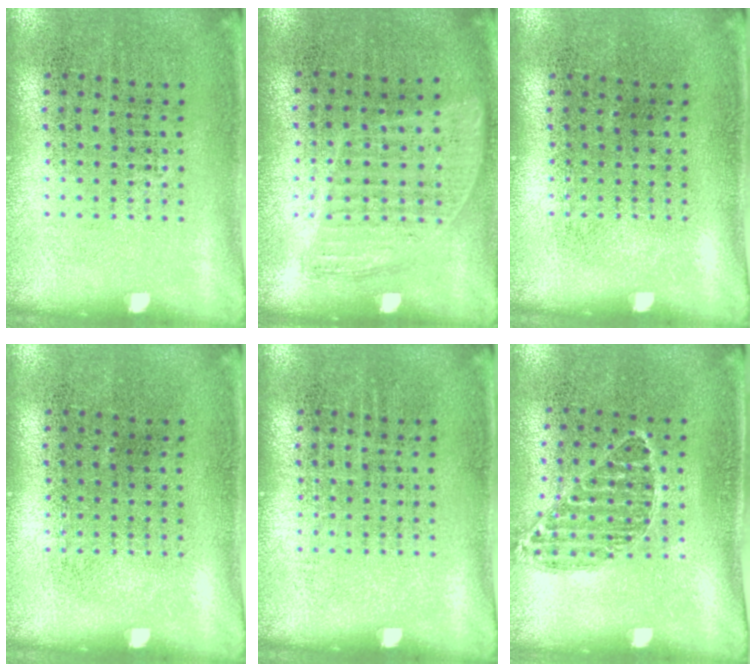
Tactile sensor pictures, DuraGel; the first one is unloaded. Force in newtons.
{"total": 0.9, "press": 0.8, "slide": 0.4}
{"total": 0.0}
{"total": 0.0}
{"total": 0.0}
{"total": 0.9, "press": 0.7, "slide": 0.5}